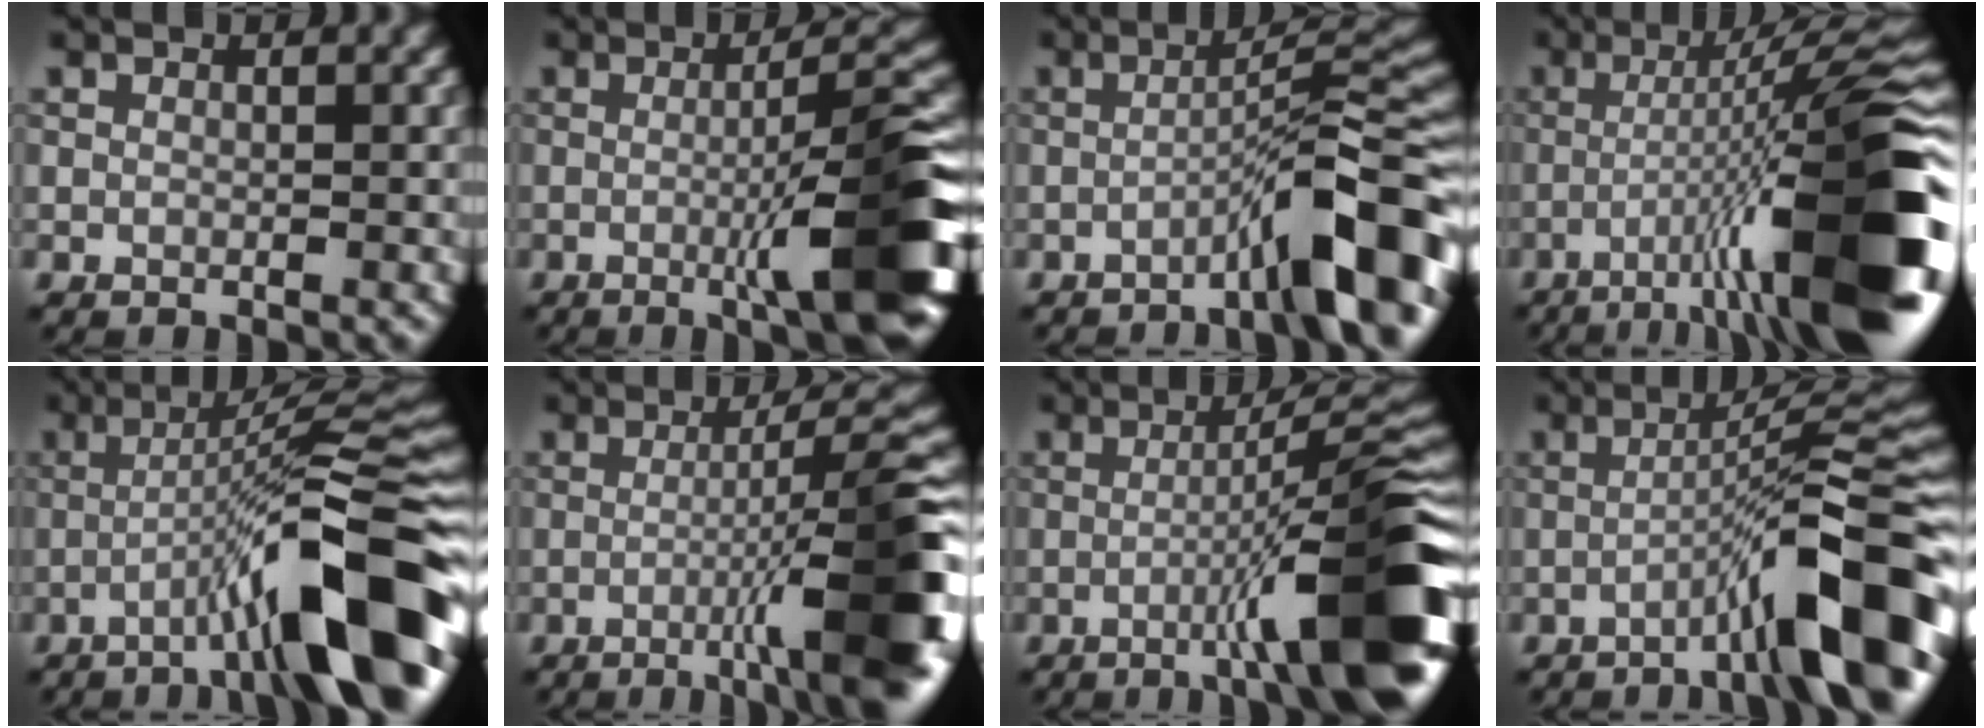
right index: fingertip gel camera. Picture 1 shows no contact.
{"total": 11.1, "force": [-2.4, 1.7, 10.6], "torque": [-0.134, 0.011, -0.041]}
{"total": 8.6, "force": [-4.3, 1.2, 7.4], "torque": [-0.097, 0.025, -0.076]}
{"total": 15.2, "force": [-5.3, 2.4, 14.1], "torque": [-0.202, 0.021, -0.078]}
{"total": 12.8, "force": [-5.2, 2.0, 11.6], "torque": [-0.157, 0.020, -0.081]}
{"total": 10.8, "force": [-3.4, 1.6, 10.2], "torque": [-0.129, 0.016, -0.051]}
{"total": 11.9, "force": [-3.7, 1.4, 11.2], "torque": [-0.146, 0.021, -0.059]}
{"total": 11.1, "force": [-4.7, 1.6, 9.9], "torque": [-0.128, 0.025, -0.078]}